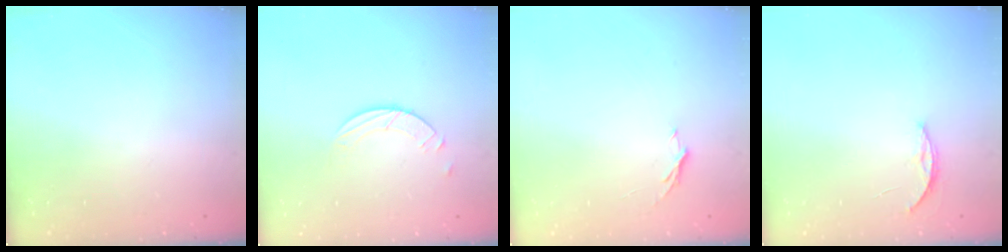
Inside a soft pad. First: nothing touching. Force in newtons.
{"total": 3.7, "press": 3.7, "slide": 0.4}
{"total": 3.2, "press": 3.2, "slide": 0.3}
{"total": 3.7, "press": 3.7, "slide": 0.5}